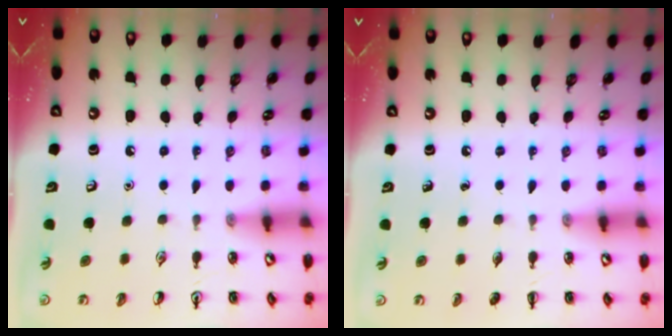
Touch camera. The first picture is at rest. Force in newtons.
{"total": 0.0}